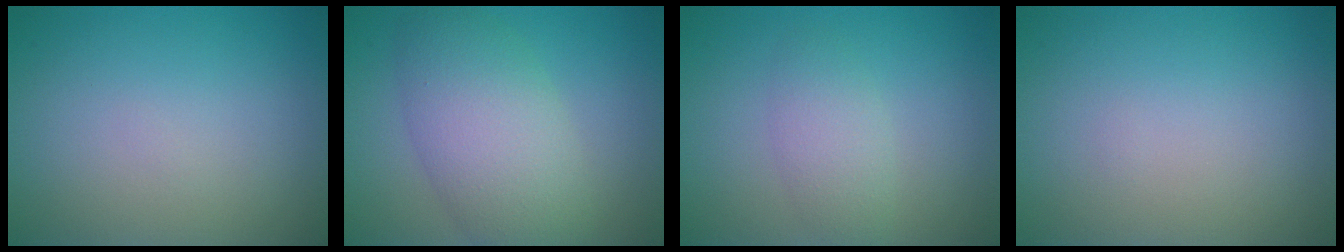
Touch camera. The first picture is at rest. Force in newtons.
{"total": 7.0, "press": 7.0, "slide": 0.1}
{"total": 2.4, "press": 2.4, "slide": 0.2}
{"total": 0.0}